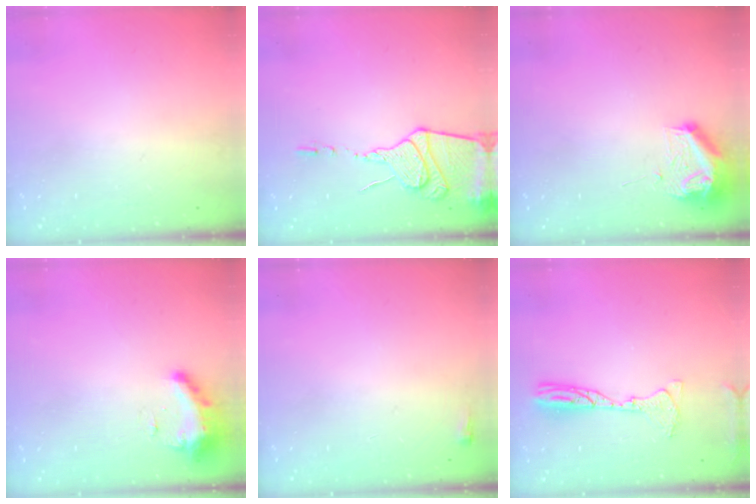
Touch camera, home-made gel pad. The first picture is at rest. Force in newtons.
{"total": 13.7, "press": 13.7, "slide": 1.2}
{"total": 8.7, "press": 8.6, "slide": 1.0}
{"total": 9.2, "press": 9.1, "slide": 0.5}
{"total": 2.0, "press": 2.0, "slide": 0.5}
{"total": 10.6, "press": 10.4, "slide": 2.2}